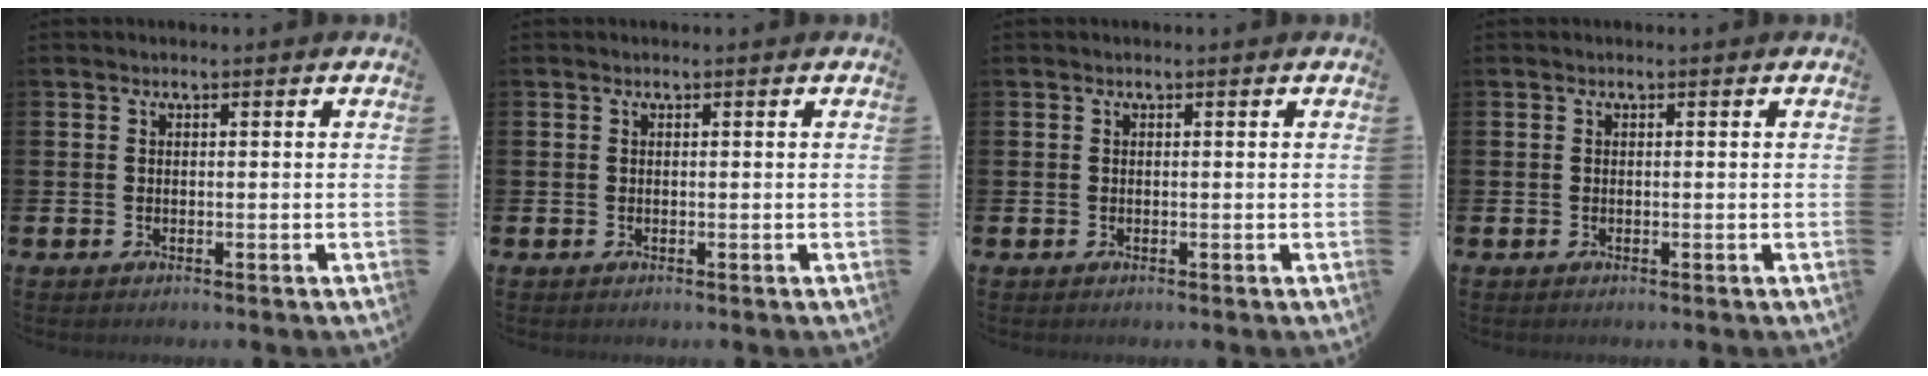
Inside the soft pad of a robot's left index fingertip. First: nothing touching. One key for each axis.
{"total": 0.0}
{"total": 0.0}
{"total": 0.0}